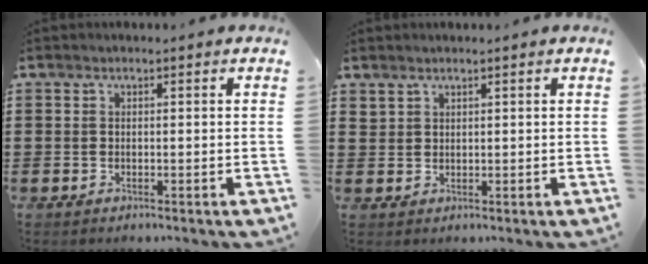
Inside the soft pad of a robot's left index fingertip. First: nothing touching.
{"total": 1.4, "force": [1.3, 0.5, 0.1], "torque": [-0.004, 0.000, 0.027]}